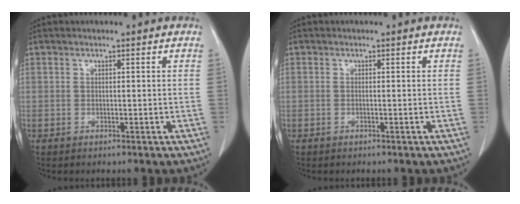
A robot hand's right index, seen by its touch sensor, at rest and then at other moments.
{"total": 0.0}